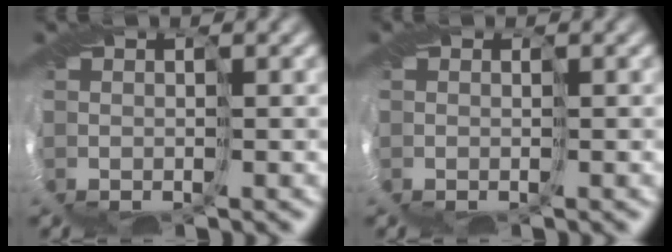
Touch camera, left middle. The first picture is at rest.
{"total": 2.4, "force": [-1.0, -1.4, -1.7], "torque": [0.014, -0.015, 0.000]}